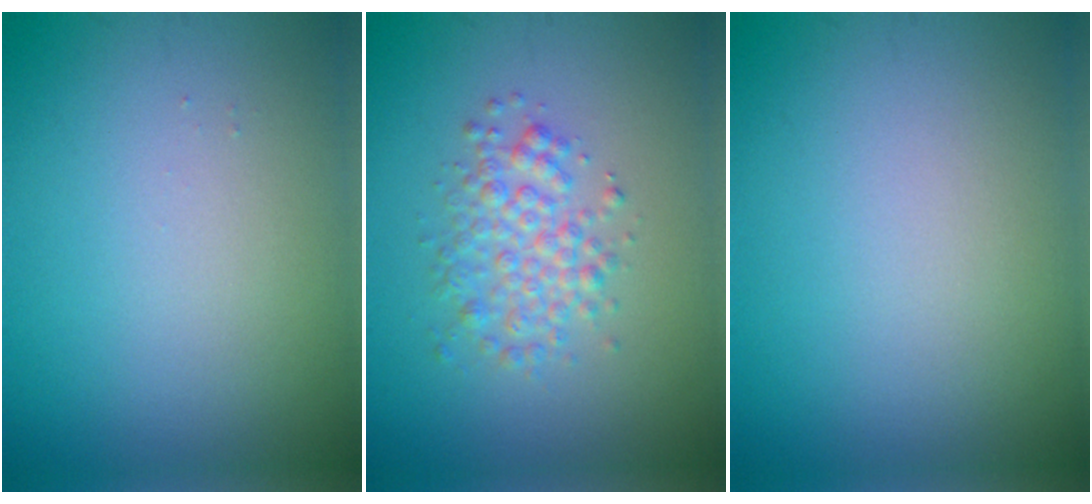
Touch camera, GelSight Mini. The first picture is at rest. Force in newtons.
{"total": 3.0, "press": 3.0, "slide": 0.1}
{"total": 0.0}